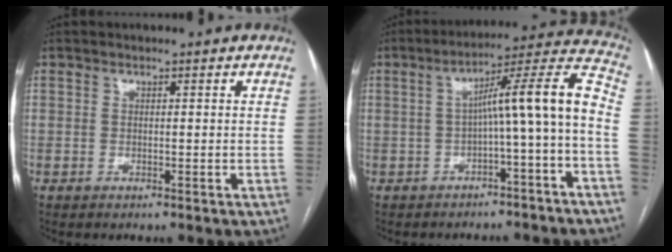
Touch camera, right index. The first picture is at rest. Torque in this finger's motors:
{"motor_torque": [0.88, -0.49, 0.53, 0.14]}